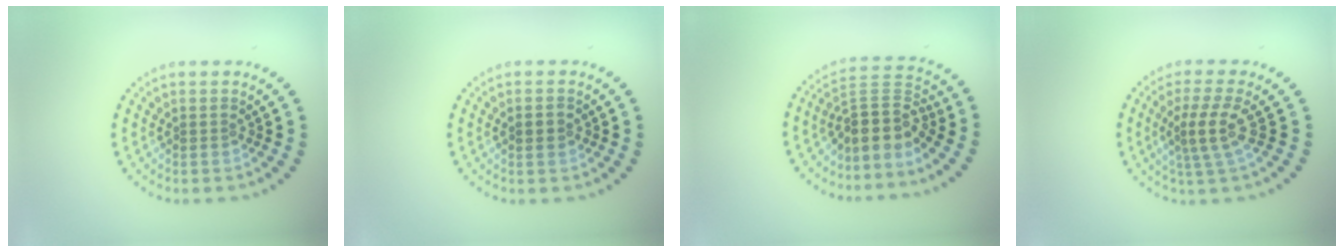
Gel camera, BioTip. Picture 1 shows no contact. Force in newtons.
{"total": 1.3, "press": 1.3, "slide": 0.3}
{"total": 4.1, "press": 3.1, "slide": 2.7}
{"total": 2.9, "press": 2.4, "slide": 1.7}